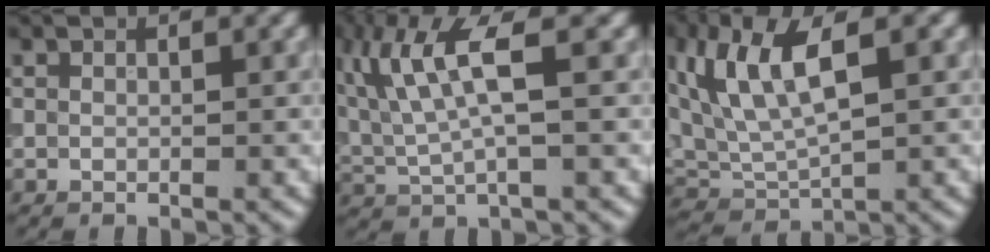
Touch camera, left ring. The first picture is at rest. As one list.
[{"total": 6.7, "force": [2.1, 1.6, 6.1], "torque": [-0.137, 0.007, 0.042]}, {"total": 7.6, "force": [2.7, 3.2, 6.4], "torque": [-0.130, 0.008, 0.046]}]